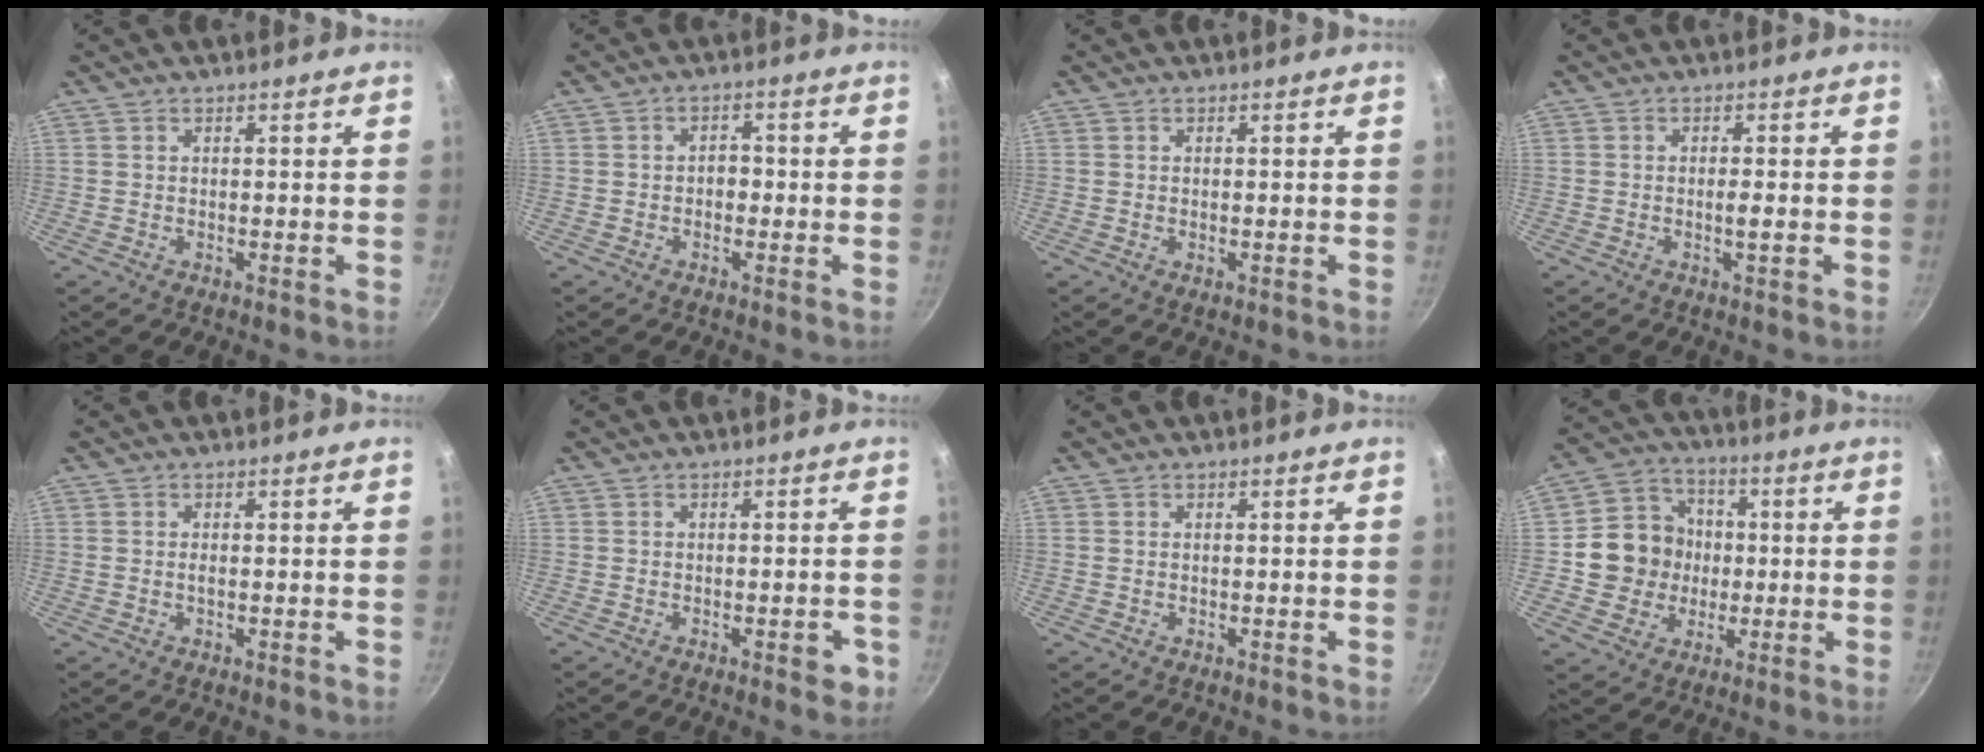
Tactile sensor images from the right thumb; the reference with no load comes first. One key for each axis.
{"total": 2.5, "fx": -0.6, "fy": 1.9, "fz": 1.5, "tx": -0.005, "ty": 0.012, "tz": -0.011}
{"total": 0.7, "fx": -0.1, "fy": 0.3, "fz": 0.6, "tx": -0.010, "ty": 0.000, "tz": -0.002}
{"total": 1.8, "fx": -0.4, "fy": 0.2, "fz": 1.7, "tx": -0.036, "ty": 0.002, "tz": -0.008}
{"total": 0.6, "fx": -0.1, "fy": 0.2, "fz": 0.6, "tx": -0.010, "ty": 0.000, "tz": -0.003}
{"total": 3.1, "fx": -1.3, "fy": 1.3, "fz": 2.5, "tx": -0.022, "ty": 0.007, "tz": -0.016}
{"total": 0.0}
{"total": 11.9, "fx": -0.5, "fy": 11.0, "fz": 4.5, "tx": -0.045, "ty": 0.026, "tz": -0.016}